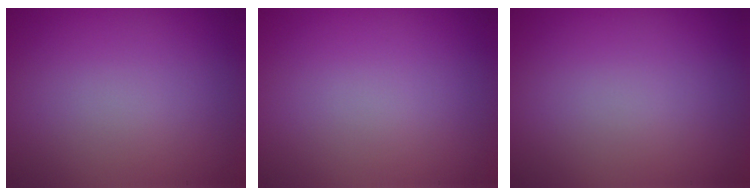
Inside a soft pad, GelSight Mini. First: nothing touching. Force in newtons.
{"total": 0.0}
{"total": 0.0}